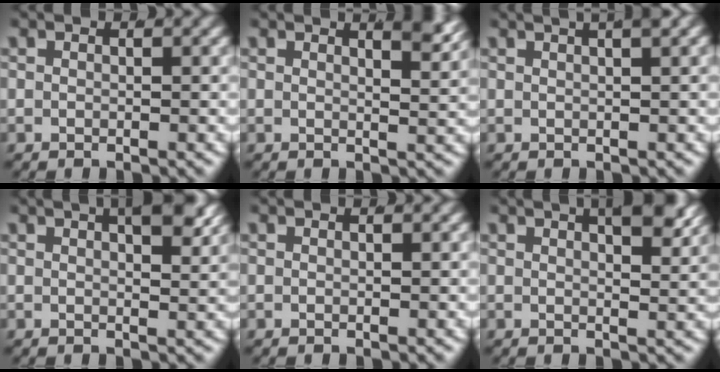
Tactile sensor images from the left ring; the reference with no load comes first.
{"total": 3.3, "force": [2.4, 0.3, 2.3], "torque": [-0.022, -0.008, 0.039]}
{"total": 4.8, "force": [2.9, 1.1, 3.6], "torque": [-0.032, 0.024, 0.038]}
{"total": 4.4, "force": [2.3, 1.1, 3.6], "torque": [-0.040, 0.004, 0.033]}
{"total": 0.0}
{"total": 4.4, "force": [2.5, 0.8, 3.5], "torque": [-0.040, 0.000, 0.040]}